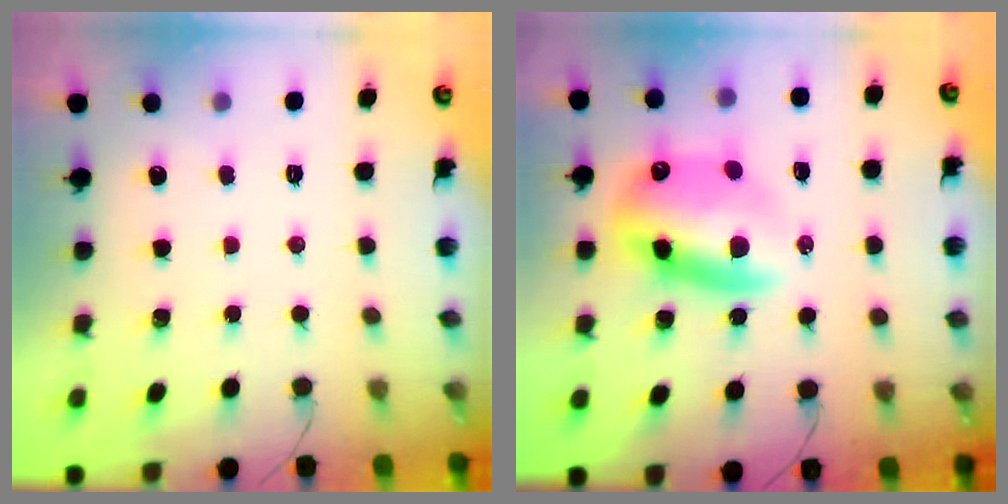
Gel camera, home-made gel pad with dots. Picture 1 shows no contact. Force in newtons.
{"total": 14.1, "press": 13.7, "slide": 3.3}